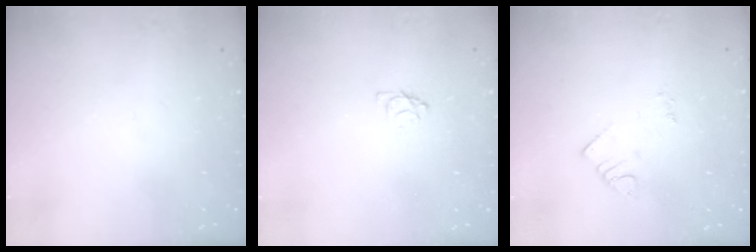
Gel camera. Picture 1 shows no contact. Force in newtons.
{"total": 3.7, "press": 3.7, "slide": 0.4}
{"total": 2.9, "press": 2.9, "slide": 0.3}